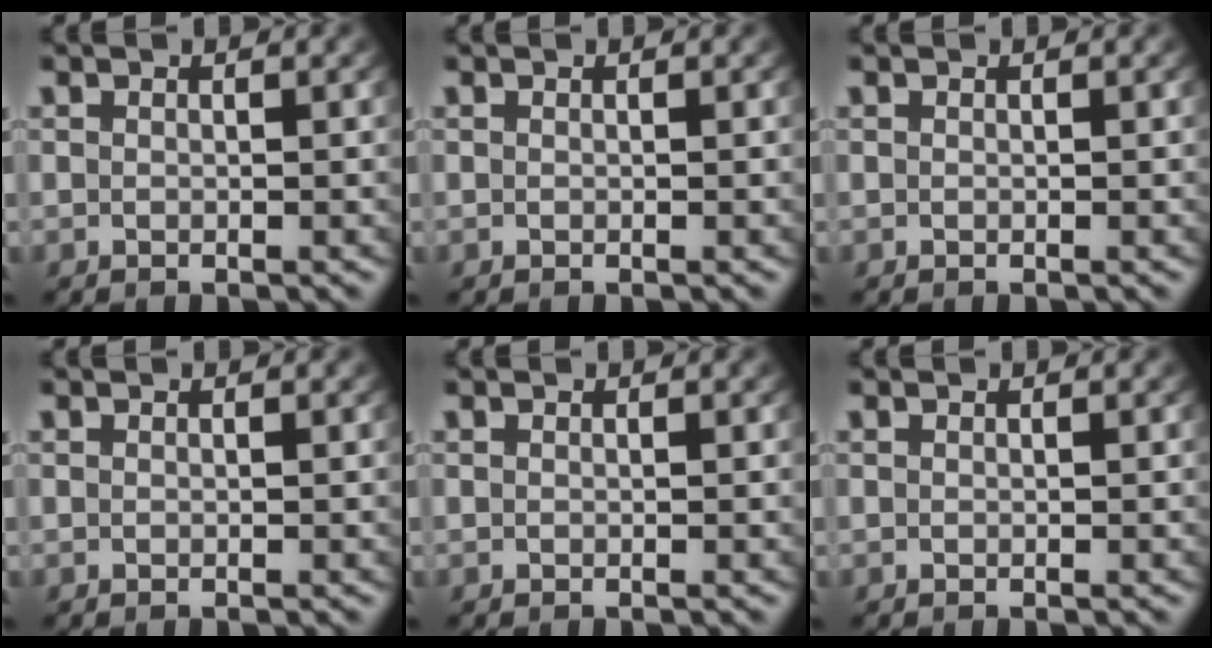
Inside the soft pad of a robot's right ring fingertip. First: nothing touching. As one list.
[{"total": 0.0}, {"total": 0.0}, {"total": 0.0}, {"total": 0.0}, {"total": 0.0}]